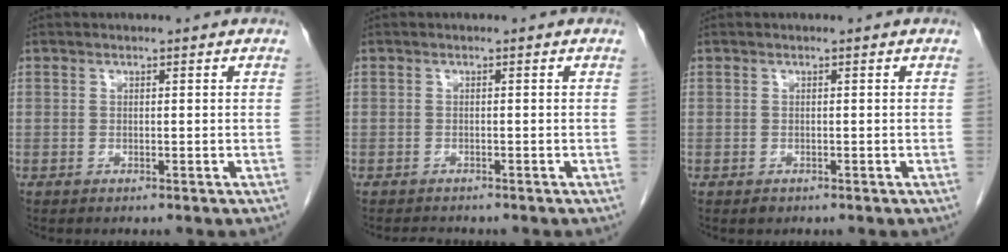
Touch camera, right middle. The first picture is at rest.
{"total": 1.6, "force": [-1.5, 0.4, 0.4], "torque": [-0.009, -0.005, -0.021]}
{"total": 0.6, "force": [-0.4, 0.4, 0.2], "torque": [-0.005, 0.000, -0.004]}